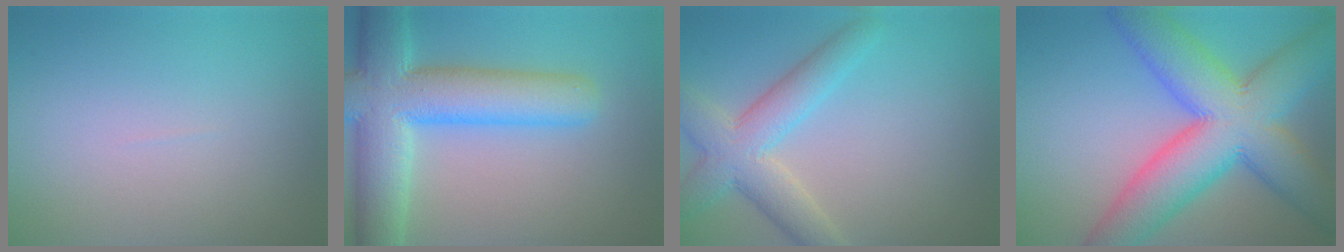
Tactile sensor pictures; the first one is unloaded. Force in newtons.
{"total": 10.4, "press": 10.4, "slide": 0.4}
{"total": 5.5, "press": 5.4, "slide": 0.3}
{"total": 12.1, "press": 12.1, "slide": 0.5}